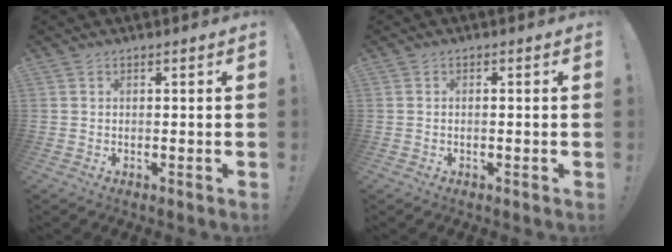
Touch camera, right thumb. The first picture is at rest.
{"total": 0.8, "force": [-0.6, -0.1, 0.5], "torque": [-0.013, 0.002, -0.010]}